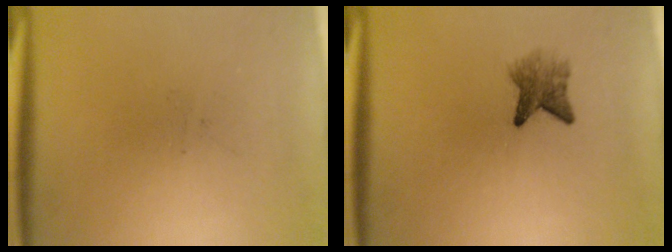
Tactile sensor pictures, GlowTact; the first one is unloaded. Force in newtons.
{"total": 3.6}